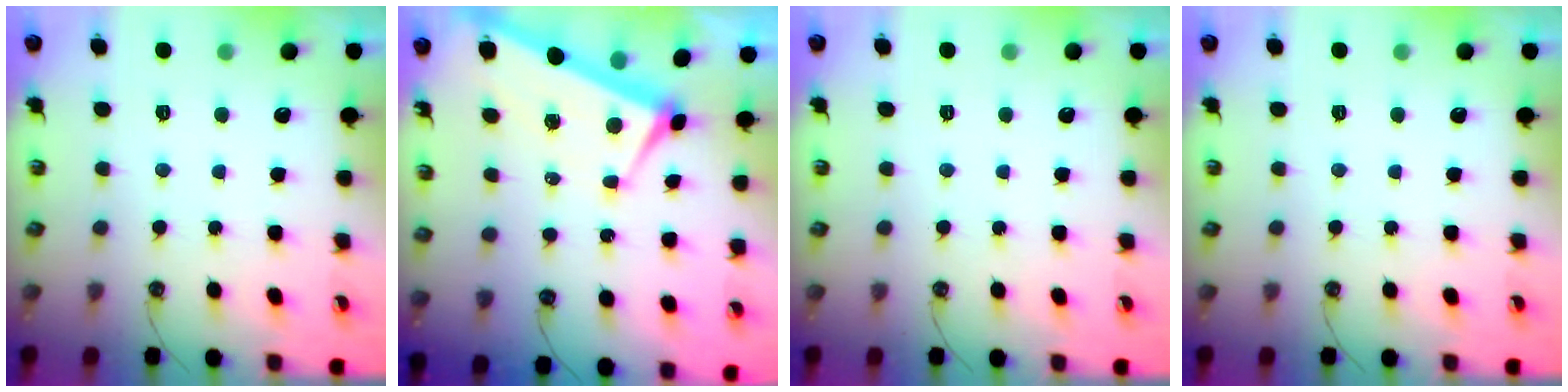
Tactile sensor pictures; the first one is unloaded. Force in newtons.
{"total": 2.2, "press": 1.9, "slide": 1.0}
{"total": 0.8, "press": 0.8, "slide": 0.1}
{"total": 0.0}